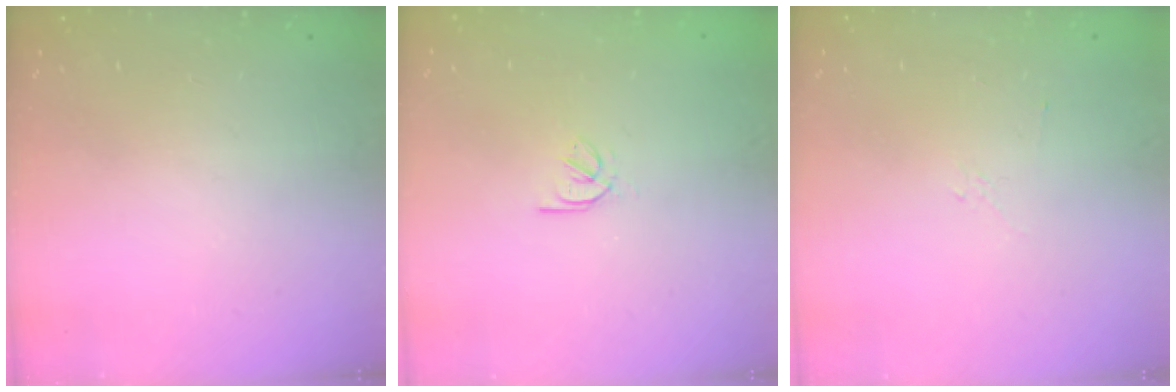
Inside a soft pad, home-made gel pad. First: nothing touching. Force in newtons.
{"total": 2.5, "press": 2.4, "slide": 0.5}
{"total": 3.1, "press": 3.0, "slide": 0.8}